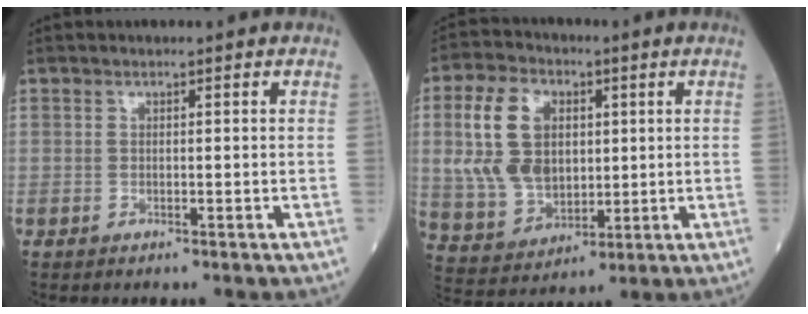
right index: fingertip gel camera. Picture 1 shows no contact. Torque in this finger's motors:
{"motor_torque": [1.74, 0.40, 0.31, 0.15]}